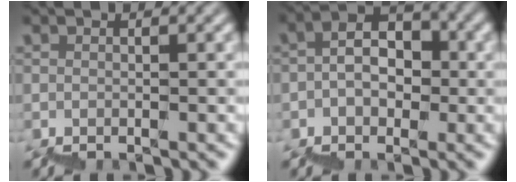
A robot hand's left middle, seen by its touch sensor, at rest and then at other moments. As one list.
[{"total": 2.9, "force": [-0.3, 2.3, 1.7], "torque": [-0.024, 0.012, -0.014]}]